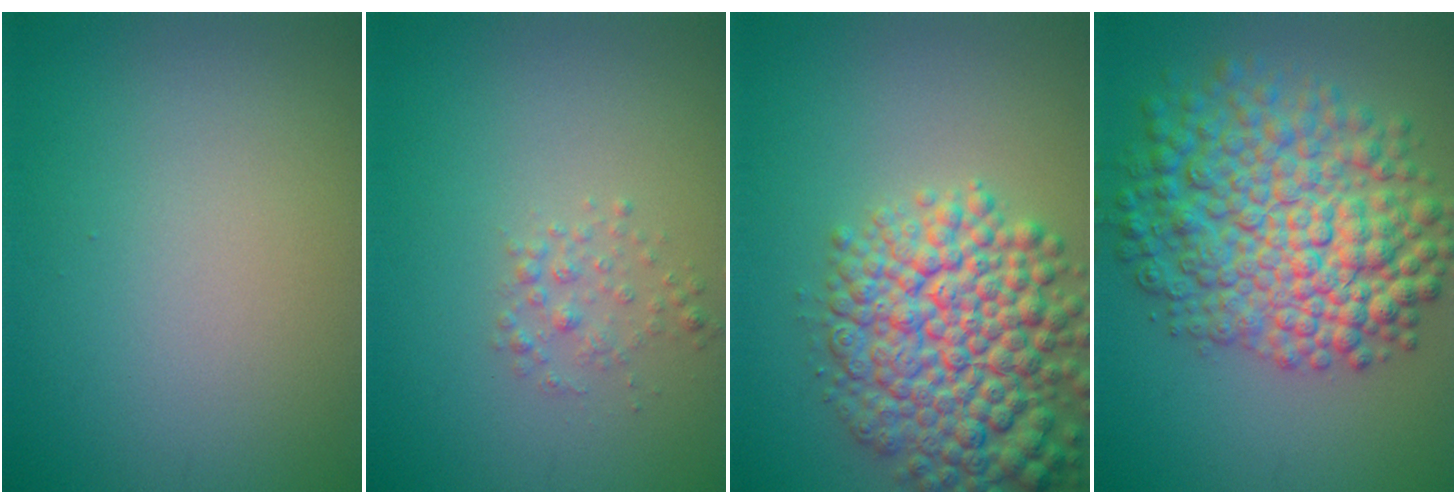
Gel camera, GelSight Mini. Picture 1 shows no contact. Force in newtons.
{"total": 1.3, "press": 1.3, "slide": 0.0}
{"total": 9.1, "press": 9.1, "slide": 0.4}
{"total": 10.0, "press": 10.0, "slide": 0.3}